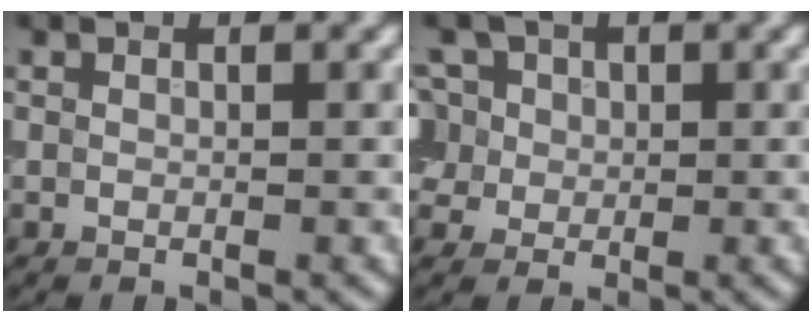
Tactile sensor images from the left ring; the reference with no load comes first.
{"total": 6.8, "force": [2.4, 5.4, 3.3], "torque": [-0.057, 0.026, 0.014]}